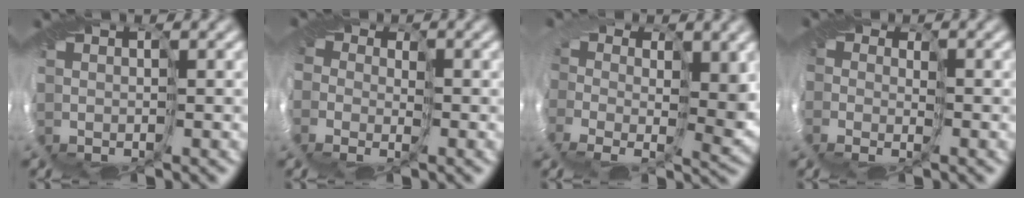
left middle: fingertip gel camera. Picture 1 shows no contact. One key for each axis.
{"total": 3.4, "fx": -0.7, "fy": 3.1, "fz": 1.0, "tx": -0.006, "ty": -0.013, "tz": -0.029}
{"total": 4.3, "fx": -0.1, "fy": 2.8, "fz": 3.2, "tx": -0.046, "ty": -0.034, "tz": -0.009}
{"total": 1.5, "fx": -1.1, "fy": 0.3, "fz": -0.9, "tx": 0.033, "ty": -0.023, "tz": -0.028}